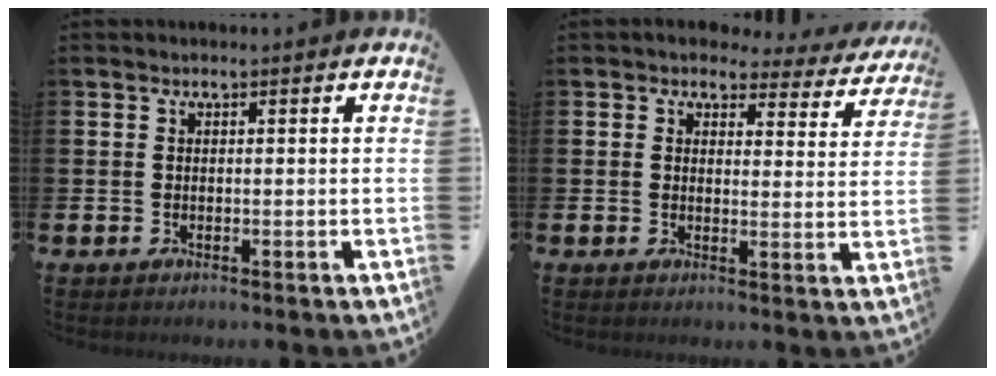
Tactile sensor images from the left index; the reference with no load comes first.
{"total": 2.8, "force": [2.3, 1.5, 0.3], "torque": [0.002, -0.024, 0.032]}